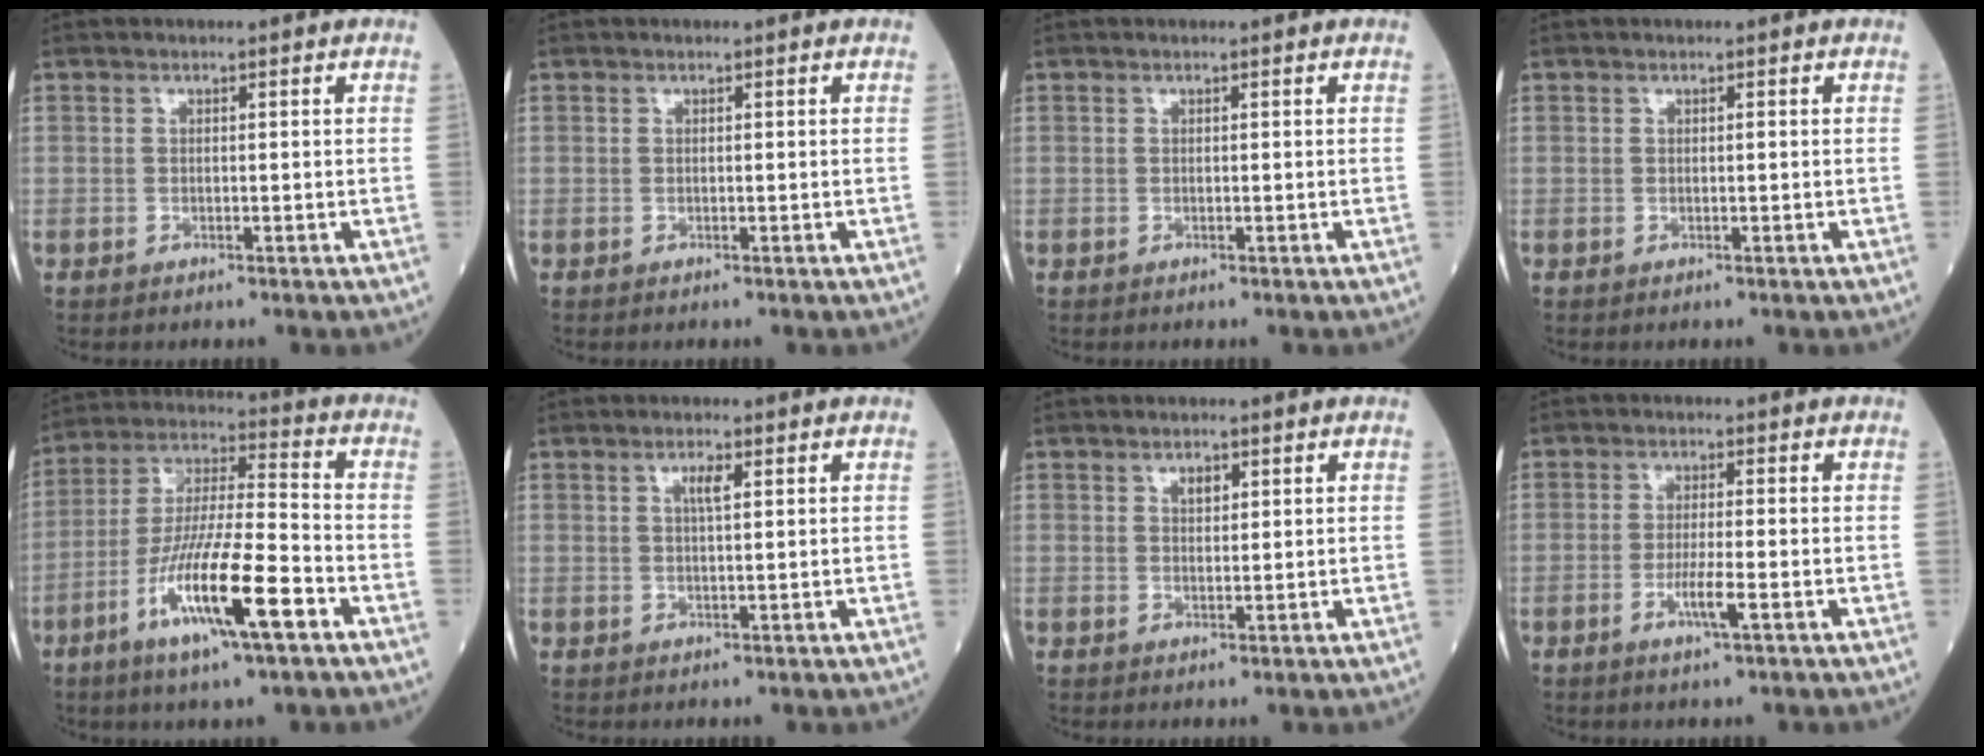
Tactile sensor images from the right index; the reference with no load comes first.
{"total": 0.0}
{"total": 0.0}
{"total": 0.0}
{"total": 15.6, "force": [-7.0, 1.4, 13.8], "torque": [-0.270, -0.016, -0.124]}
{"total": 2.1, "force": [0.9, 0.3, 1.9], "torque": [-0.038, 0.000, 0.016]}
{"total": 1.7, "force": [0.9, 0.9, 1.2], "torque": [-0.021, 0.001, 0.017]}
{"total": 3.7, "force": [-1.5, -0.1, 3.4], "torque": [-0.067, -0.005, -0.026]}